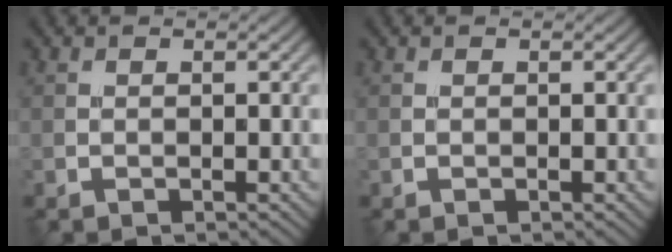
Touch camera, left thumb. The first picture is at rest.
{"total": 0.0}